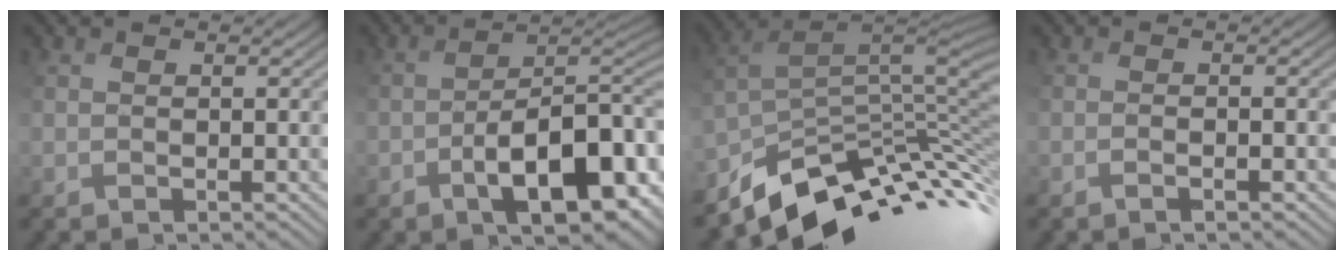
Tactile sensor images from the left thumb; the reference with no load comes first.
{"total": 13.8, "force": [-5.6, 6.1, 11.1], "torque": [-0.154, -0.013, -0.079]}
{"total": 10.2, "force": [-6.8, 4.1, 6.4], "torque": [-0.144, 0.009, -0.116]}
{"total": 1.4, "force": [-1.0, 0.1, 1.0], "torque": [-0.020, 0.007, -0.023]}